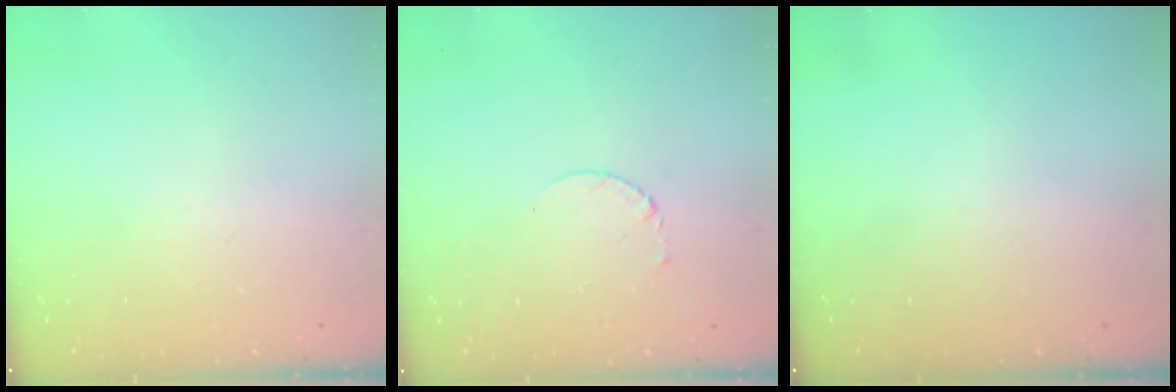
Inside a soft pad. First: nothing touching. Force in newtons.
{"total": 2.6, "press": 2.6, "slide": 0.3}
{"total": 0.0}